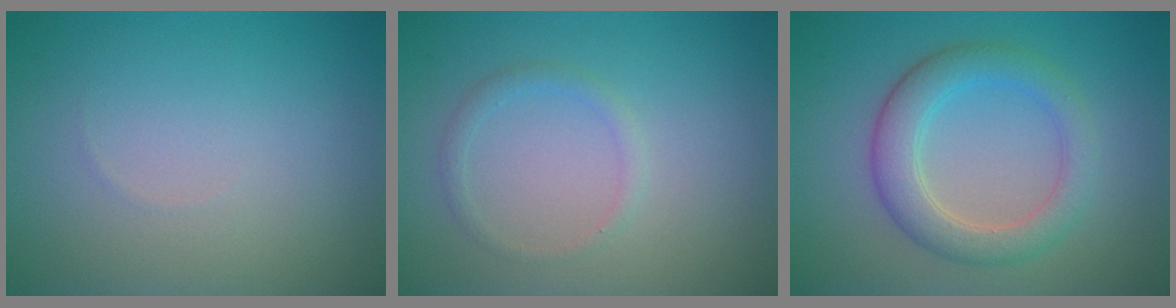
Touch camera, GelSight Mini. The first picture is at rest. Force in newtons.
{"total": 1.2, "press": 1.2, "slide": 0.1}
{"total": 4.4, "press": 4.4, "slide": 0.1}